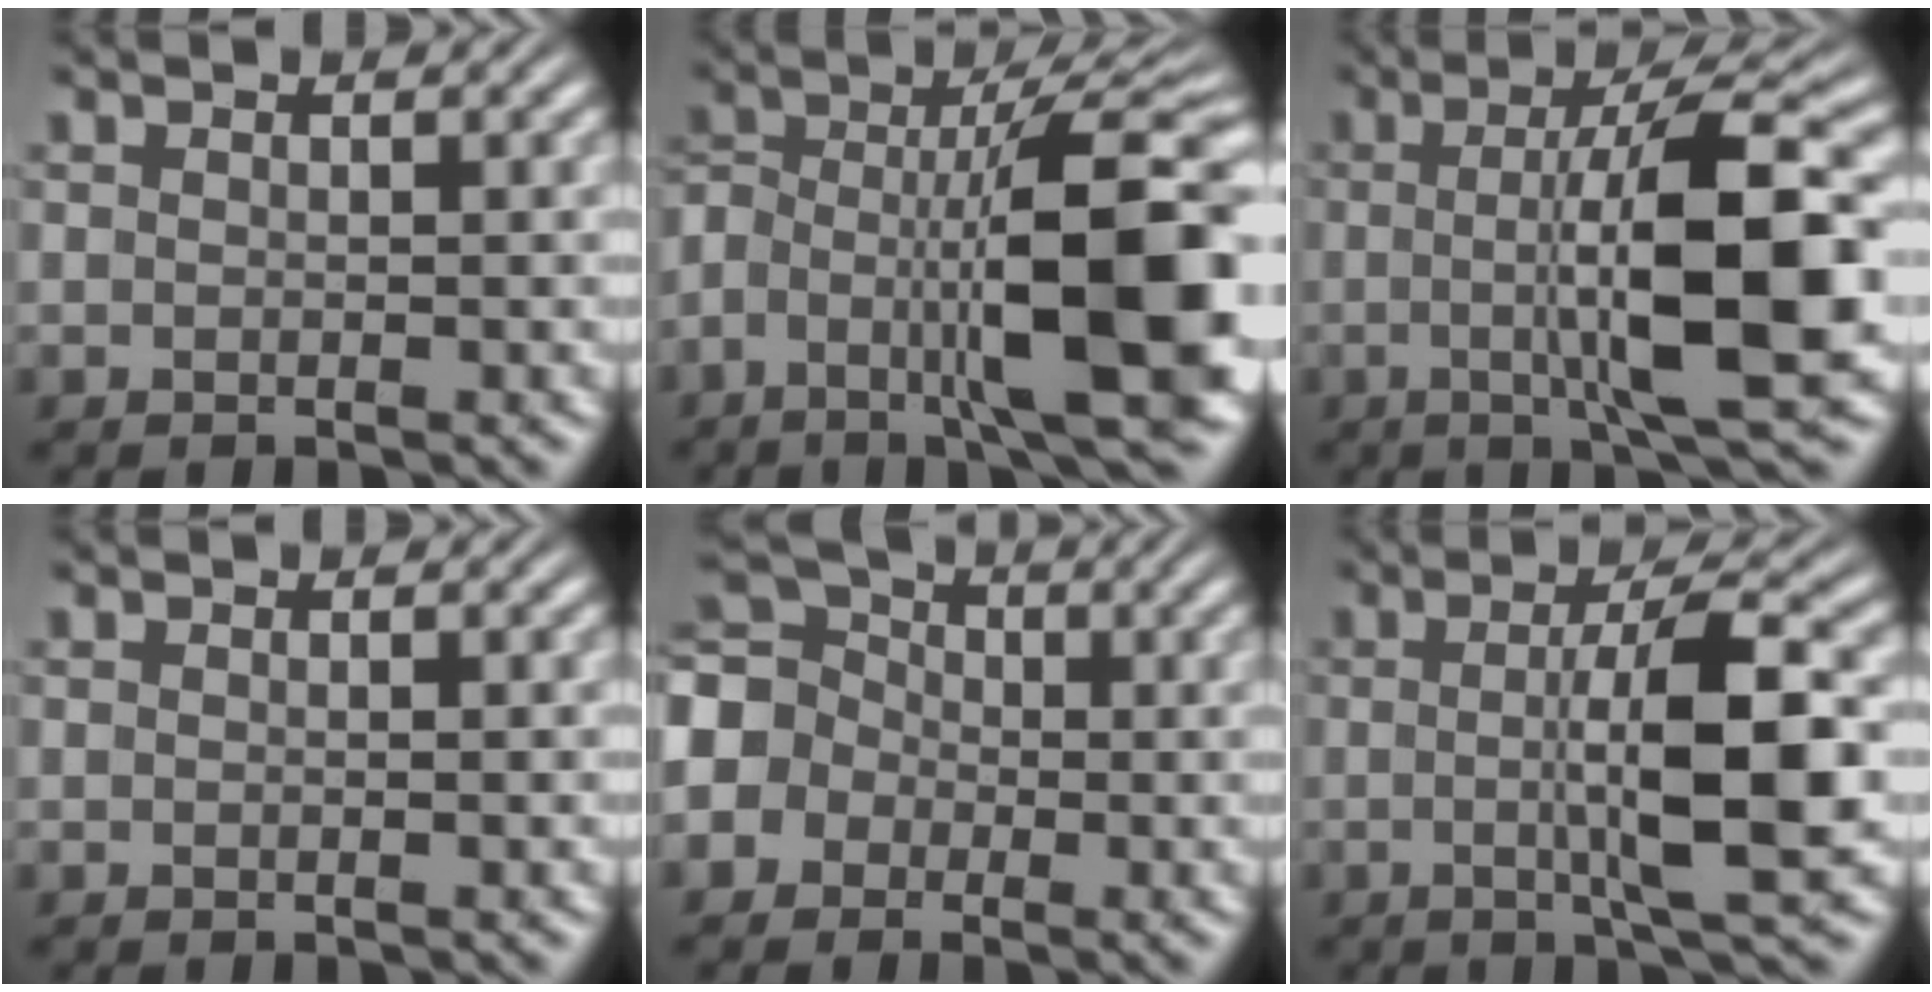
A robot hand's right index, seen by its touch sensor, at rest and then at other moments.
{"total": 13.2, "force": [-2.5, 5.9, 11.5], "torque": [-0.177, -0.016, -0.032]}
{"total": 10.6, "force": [-0.2, 2.0, 10.4], "torque": [-0.151, 0.007, -0.001]}
{"total": 0.0}
{"total": 9.1, "force": [0.8, 8.2, 3.9], "torque": [-0.094, -0.006, 0.000]}
{"total": 7.2, "force": [-0.1, 0.9, 7.1], "torque": [-0.111, 0.005, -0.007]}